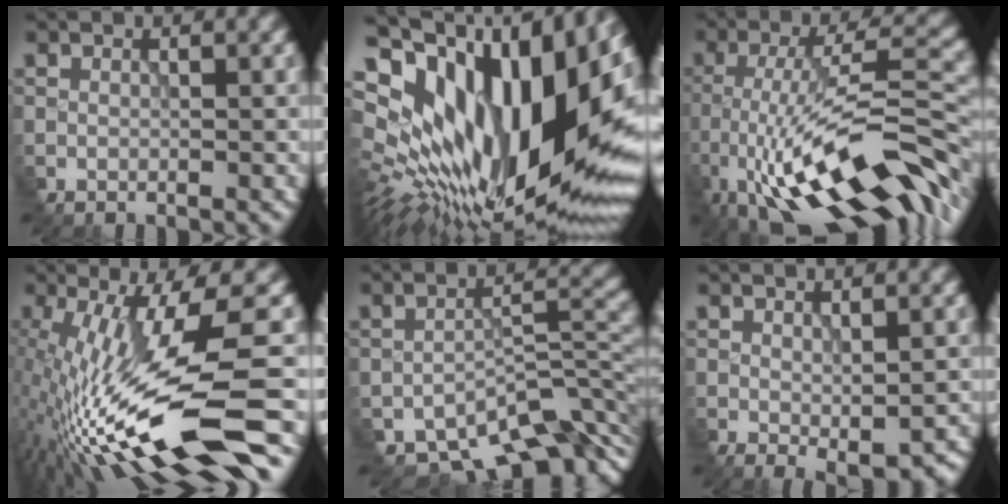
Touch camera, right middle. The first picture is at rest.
{"total": 20.7, "force": [3.3, 10.2, 17.7], "torque": [-0.340, -0.021, 0.060]}
{"total": 13.8, "force": [-7.2, 3.9, 11.1], "torque": [-0.188, 0.013, -0.124]}
{"total": 15.6, "force": [-3.0, 3.8, 14.8], "torque": [-0.284, -0.006, -0.048]}
{"total": 8.9, "force": [-6.9, 3.3, 4.6], "torque": [-0.054, -0.006, -0.111]}
{"total": 2.9, "force": [-0.7, 1.1, 2.6], "torque": [-0.037, -0.013, -0.002]}